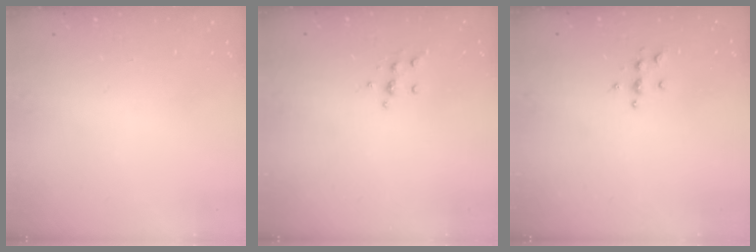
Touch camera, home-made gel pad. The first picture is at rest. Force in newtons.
{"total": 5.4, "press": 5.3, "slide": 0.6}
{"total": 4.0, "press": 3.9, "slide": 0.6}